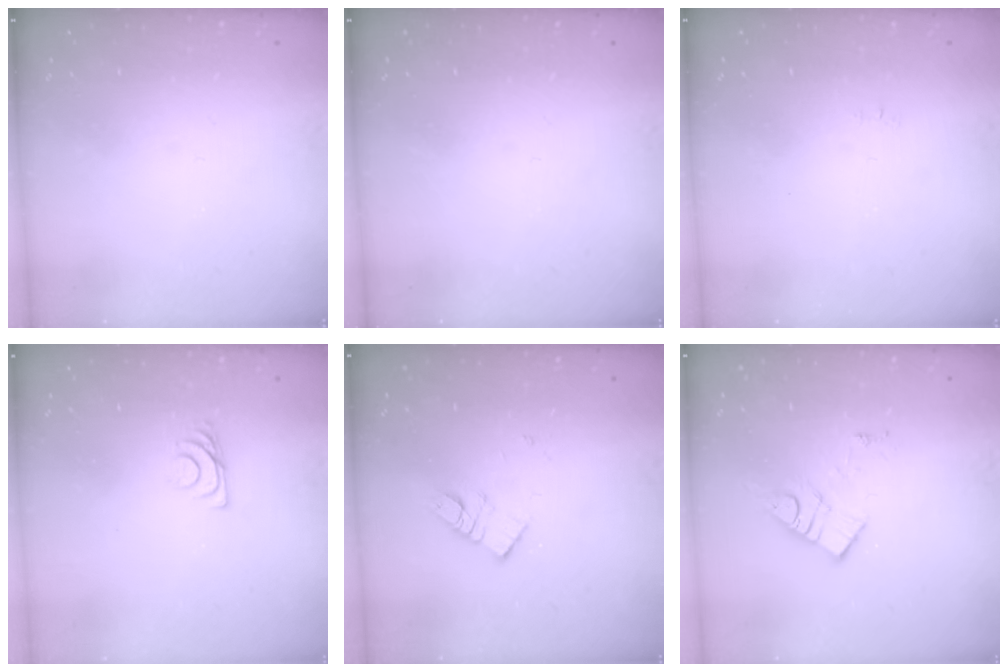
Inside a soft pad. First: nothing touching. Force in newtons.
{"total": 0.0}
{"total": 2.5, "press": 2.5, "slide": 0.3}
{"total": 5.4, "press": 5.3, "slide": 0.7}
{"total": 8.1, "press": 8.1, "slide": 0.4}
{"total": 9.4, "press": 9.4, "slide": 0.5}